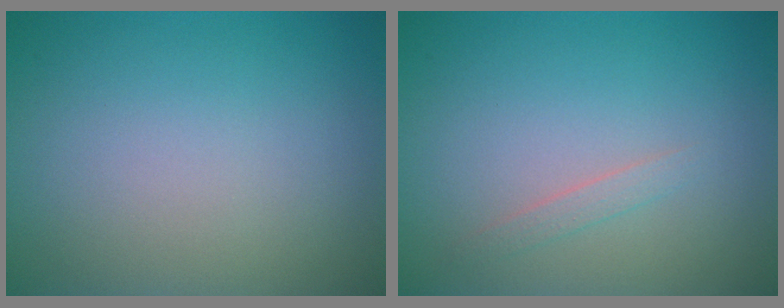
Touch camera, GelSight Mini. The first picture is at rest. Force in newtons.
{"total": 0.8, "press": 0.8, "slide": 0.1}